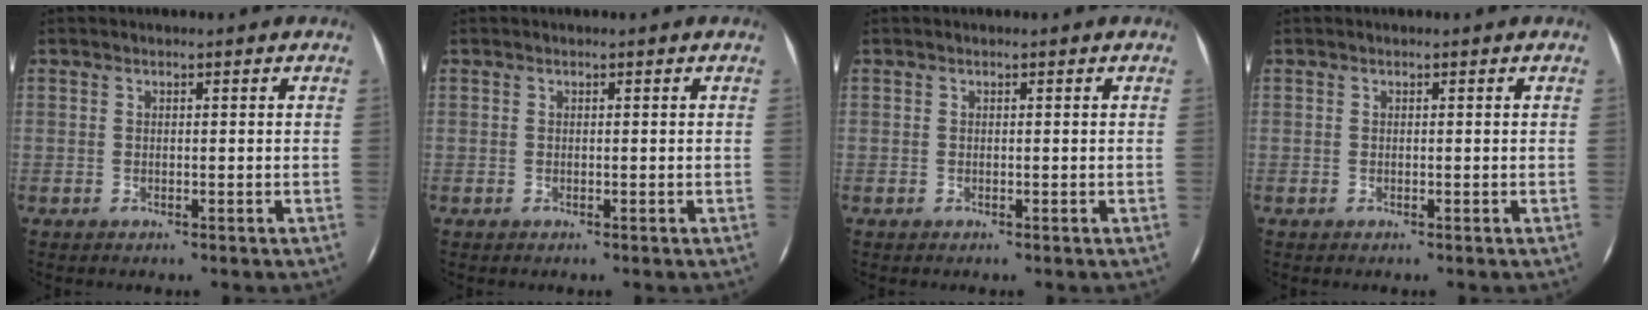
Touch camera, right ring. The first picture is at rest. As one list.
[{"total": 0.0}, {"total": 0.0}, {"total": 0.0}]